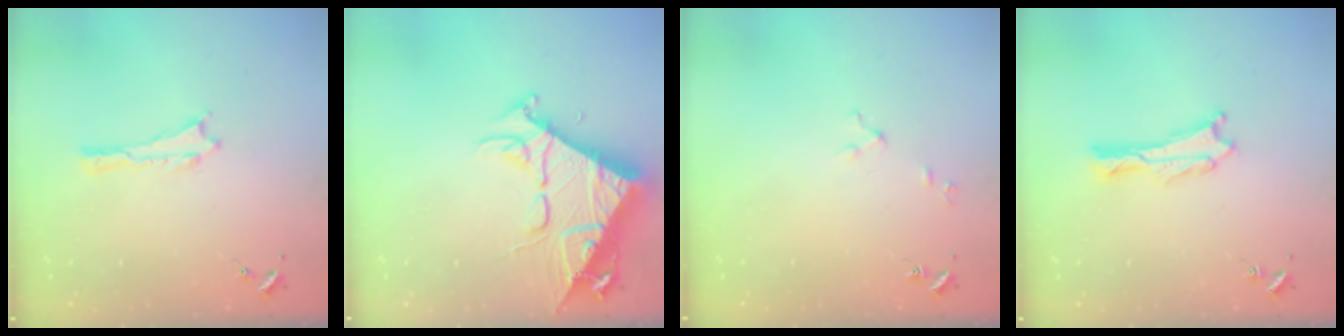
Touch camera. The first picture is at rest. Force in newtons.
{"total": 10.1, "press": 10.1, "slide": 0.9}
{"total": 2.6, "press": 2.6, "slide": 0.3}
{"total": 0.9, "press": 0.9, "slide": 0.2}